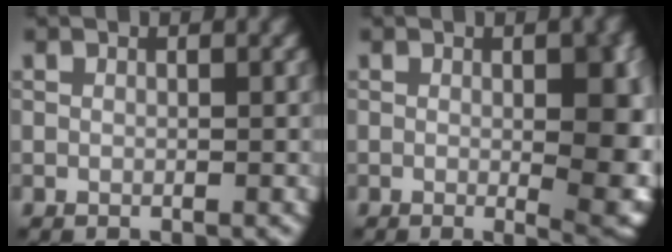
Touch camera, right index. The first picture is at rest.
{"total": 7.7, "force": [0.0, 2.0, 7.4], "torque": [-0.085, -0.007, 0.005]}